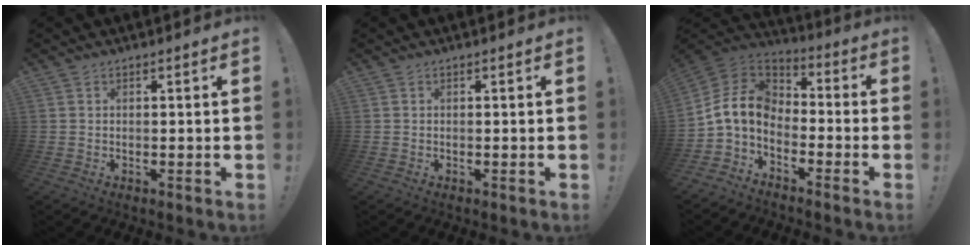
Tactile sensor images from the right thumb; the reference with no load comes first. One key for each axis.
{"total": 0.0}
{"total": 11.4, "fx": -1.7, "fy": 7.9, "fz": 8.1, "tx": -0.165, "ty": 0.016, "tz": -0.026}